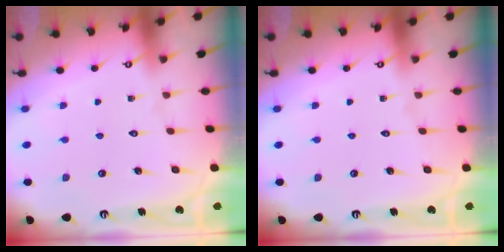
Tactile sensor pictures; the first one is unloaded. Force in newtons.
{"total": 0.0}